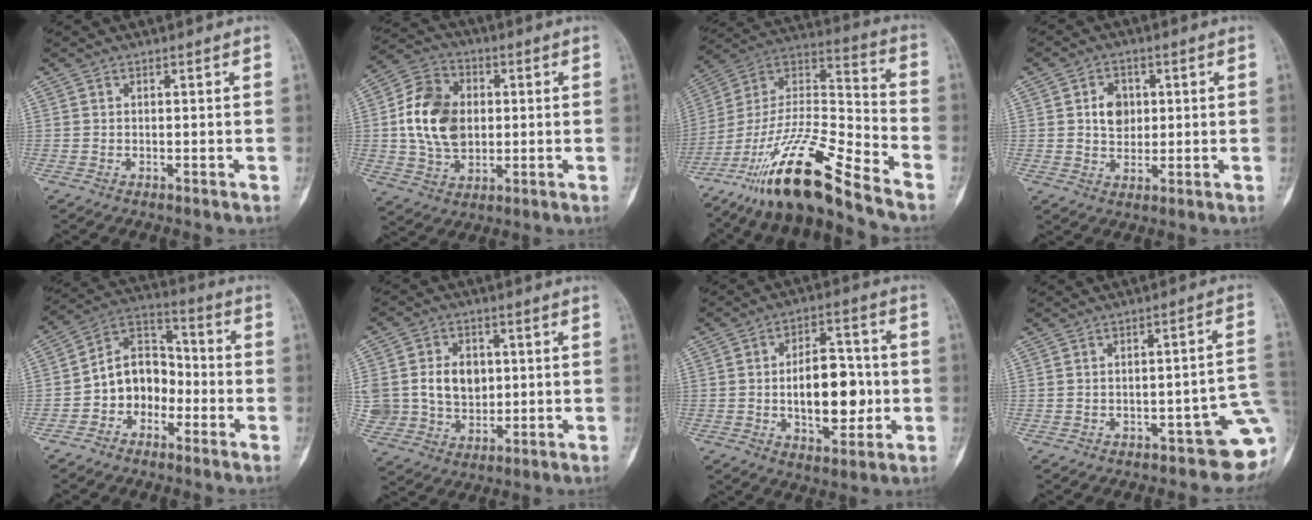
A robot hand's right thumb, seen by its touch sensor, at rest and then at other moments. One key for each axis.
{"total": 14.1, "fx": 0.9, "fy": 10.4, "fz": 9.5, "tx": -0.152, "ty": 0.009, "tz": 0.017}
{"total": 21.3, "fx": -15.8, "fy": 3.6, "fz": 13.9, "tx": -0.281, "ty": 0.073, "tz": -0.291}
{"total": 5.8, "fx": 1.1, "fy": 4.6, "fz": 3.4, "tx": -0.031, "ty": -0.004, "tz": 0.018}
{"total": 10.9, "fx": -3.2, "fy": 8.4, "fz": 6.0, "tx": -0.067, "ty": 0.053, "tz": -0.070}
{"total": 14.2, "fx": 1.8, "fy": 11.4, "fz": 8.2, "tx": -0.140, "ty": 0.004, "tz": 0.052}
{"total": 14.4, "fx": -1.1, "fy": 8.0, "fz": 11.9, "tx": -0.148, "ty": 0.018, "tz": -0.011}
{"total": 9.5, "fx": -3.1, "fy": 3.8, "fz": 8.1, "tx": -0.064, "ty": 0.026, "tz": -0.035}